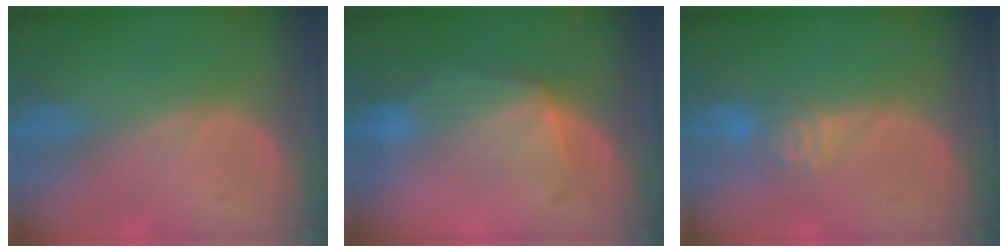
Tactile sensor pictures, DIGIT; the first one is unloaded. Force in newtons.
{"total": 7.0, "press": 6.5, "slide": 2.6}
{"total": 4.7, "press": 4.2, "slide": 2.1}